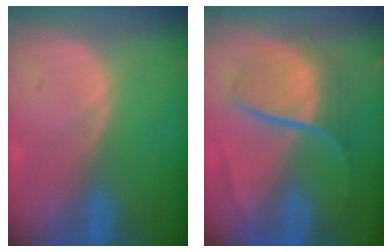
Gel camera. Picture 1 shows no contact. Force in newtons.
{"total": 8.9, "press": 7.5, "slide": 4.7}